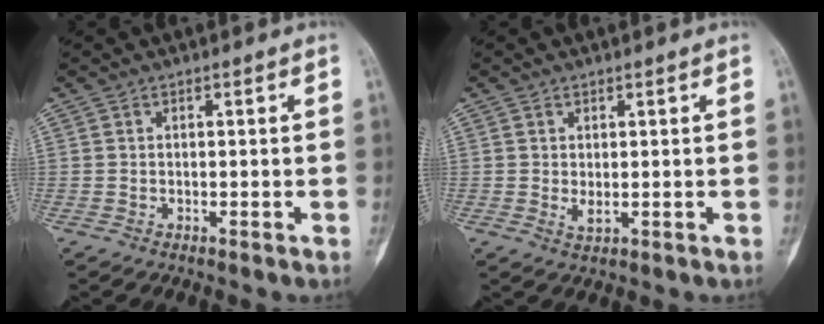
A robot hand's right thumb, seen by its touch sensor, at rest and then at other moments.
{"total": 1.7, "force": [0.1, 0.9, 1.4], "torque": [-0.028, -0.007, 0.007]}